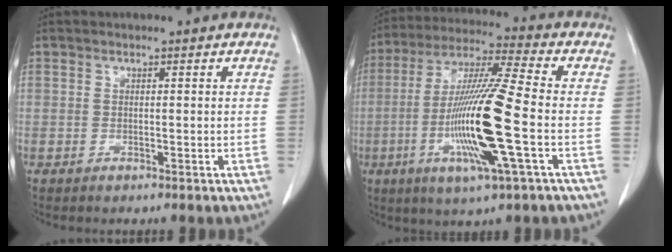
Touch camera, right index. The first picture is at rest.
{"total": 16.7, "force": [-3.9, 0.1, 16.3], "torque": [-0.326, -0.013, -0.080]}